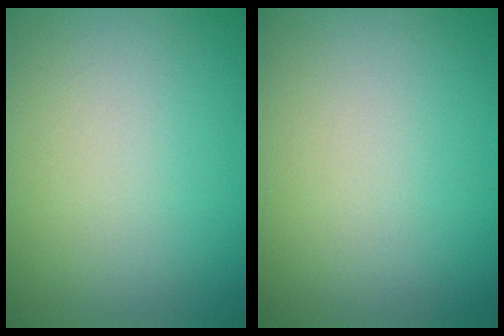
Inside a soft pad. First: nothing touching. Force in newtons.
{"total": 0.0}